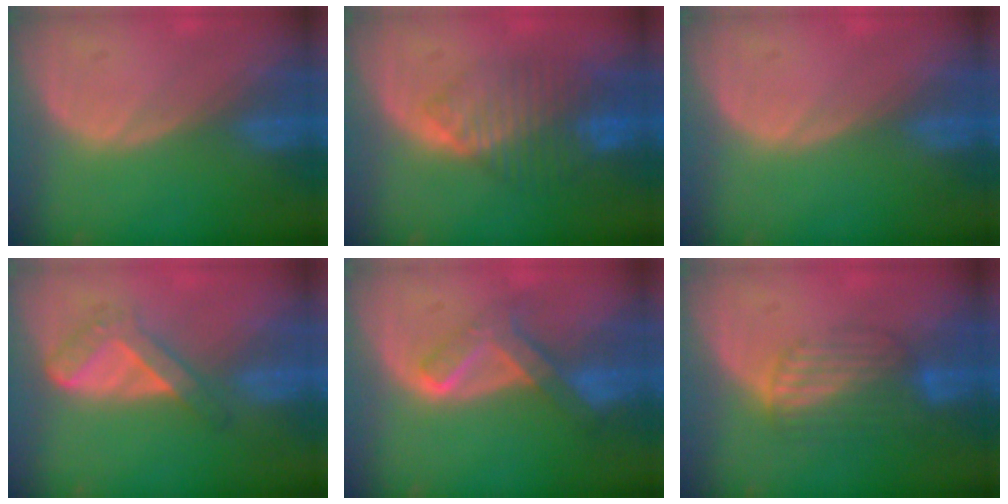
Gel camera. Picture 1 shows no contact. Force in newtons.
{"total": 8.2, "press": 7.2, "slide": 3.9}
{"total": 0.0}
{"total": 5.4, "press": 4.7, "slide": 2.7}
{"total": 6.7, "press": 5.6, "slide": 3.6}
{"total": 6.9, "press": 5.8, "slide": 3.8}